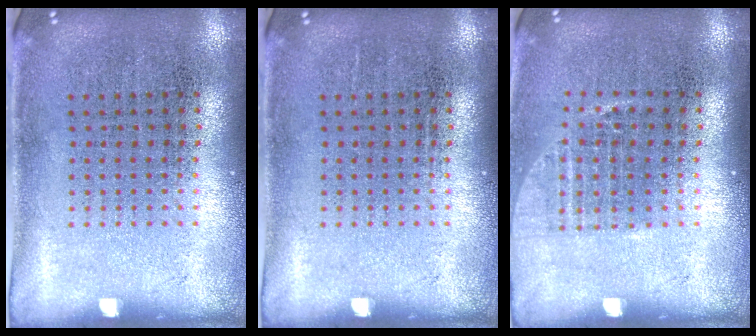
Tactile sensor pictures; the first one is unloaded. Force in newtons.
{"total": 0.0}
{"total": 1.0, "press": 0.9, "slide": 0.5}